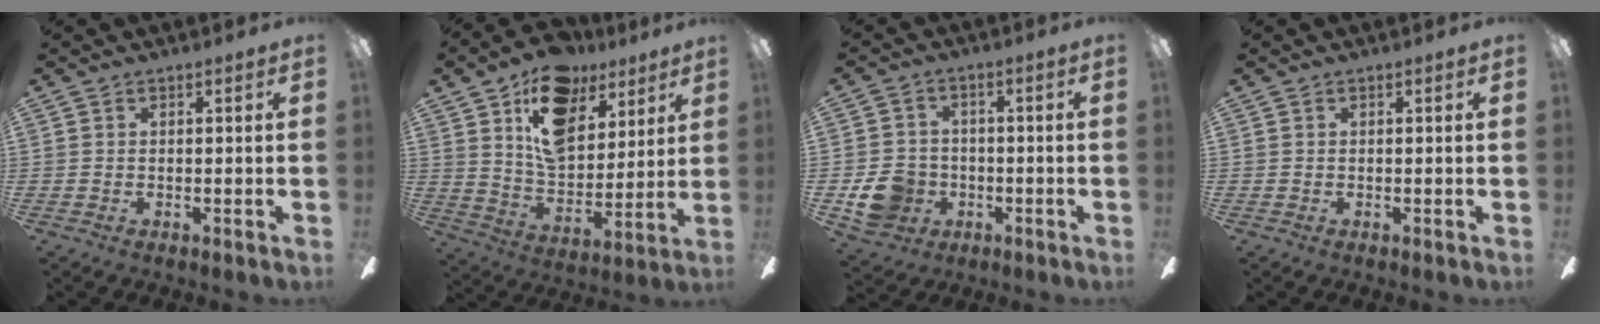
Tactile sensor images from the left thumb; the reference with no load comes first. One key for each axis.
{"total": 17.6, "fx": 10.4, "fy": 10.7, "fz": 9.5, "tx": -0.156, "ty": -0.047, "tz": 0.188}
{"total": 8.7, "fx": -2.5, "fy": 7.6, "fz": 3.4, "tx": -0.079, "ty": 0.018, "tz": -0.044}
{"total": 0.0}